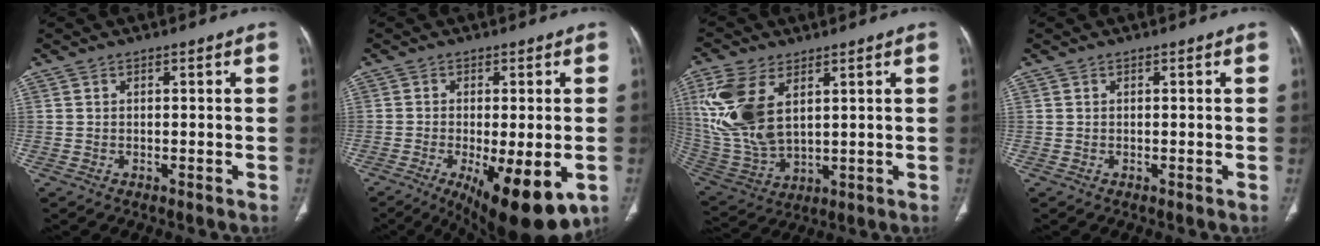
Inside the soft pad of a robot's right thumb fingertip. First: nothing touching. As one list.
[{"total": 14.9, "force": [-5.8, 5.0, 12.8], "torque": [-0.167, -0.016, -0.075]}, {"total": 15.5, "force": [5.3, 8.5, 11.8], "torque": [-0.263, -0.016, 0.119]}, {"total": 0.0}]